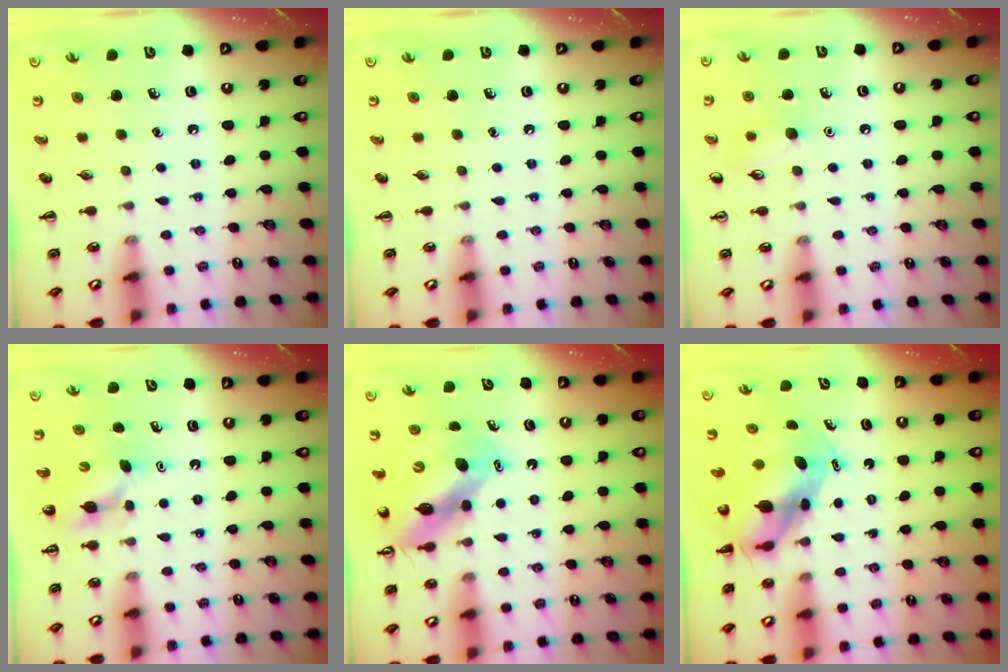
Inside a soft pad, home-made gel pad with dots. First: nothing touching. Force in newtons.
{"total": 0.0}
{"total": 7.3, "press": 7.0, "slide": 2.1}
{"total": 4.1, "press": 4.0, "slide": 0.9}
{"total": 11.0, "press": 10.4, "slide": 3.4}
{"total": 5.8, "press": 5.6, "slide": 1.3}